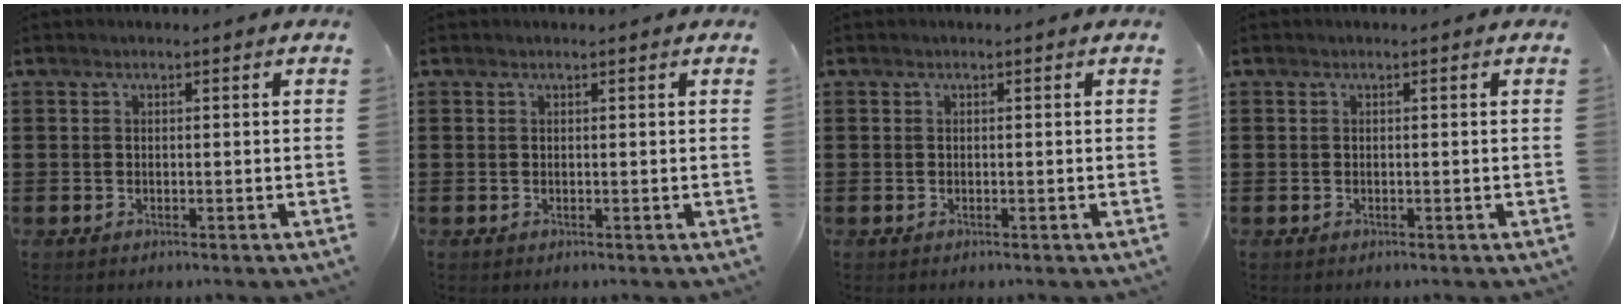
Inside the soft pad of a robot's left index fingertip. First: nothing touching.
{"total": 0.0}
{"total": 0.0}
{"total": 0.0}